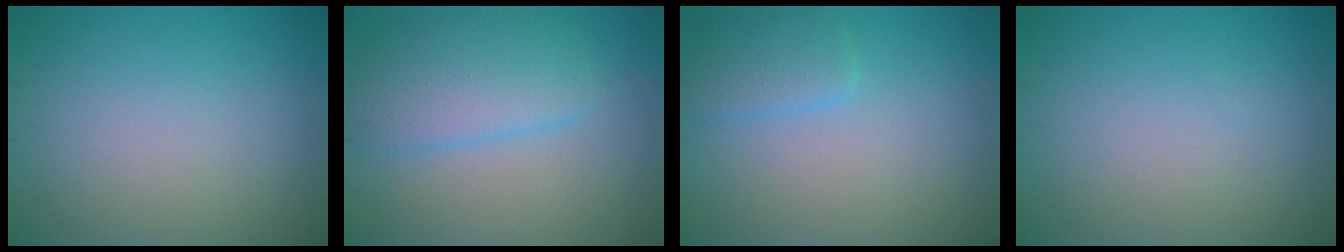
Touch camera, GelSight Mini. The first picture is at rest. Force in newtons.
{"total": 4.8, "press": 4.8, "slide": 0.1}
{"total": 2.4, "press": 2.3, "slide": 0.2}
{"total": 0.0}